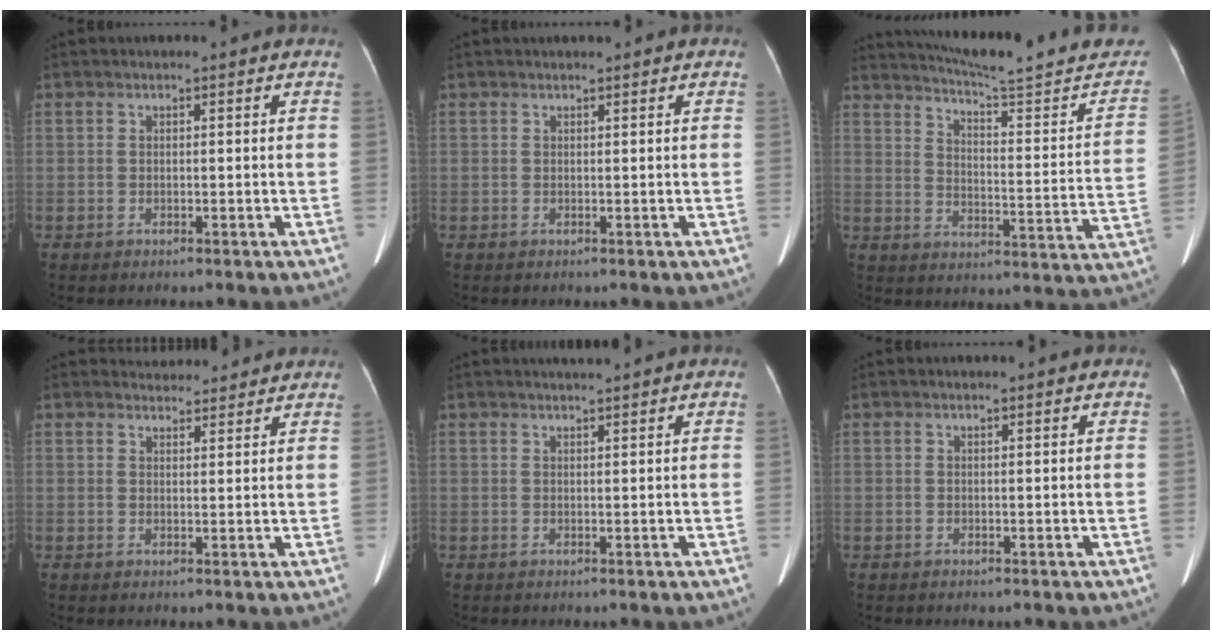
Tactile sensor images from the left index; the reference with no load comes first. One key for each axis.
{"total": 0.5, "fx": 0.3, "fy": 0.4, "fz": 0.1, "tx": -0.001, "ty": 0.010, "tz": 0.005}
{"total": 21.9, "fx": 20.0, "fy": 1.2, "fz": 8.8, "tx": -0.118, "ty": -0.057, "tz": 0.254}
{"total": 5.5, "fx": 5.3, "fy": 1.3, "fz": 0.5, "tx": -0.005, "ty": 0.018, "tz": 0.063}
{"total": 1.8, "fx": 1.6, "fy": -0.5, "fz": 0.5, "tx": -0.006, "ty": 0.007, "tz": 0.031}
{"total": 0.9, "fx": 0.9, "fy": 0.1, "fz": 0.4, "tx": -0.007, "ty": 0.009, "tz": 0.012}